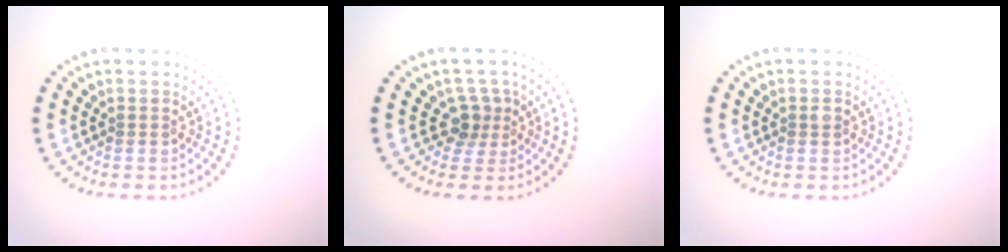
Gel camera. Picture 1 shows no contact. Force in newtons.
{"total": 2.3, "press": 1.8, "slide": 1.5}
{"total": 0.8, "press": 0.8, "slide": 0.2}